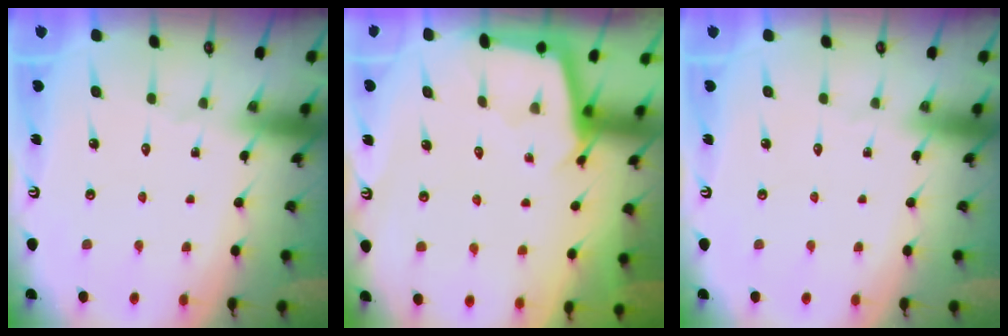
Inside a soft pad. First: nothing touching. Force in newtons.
{"total": 3.0, "press": 3.0, "slide": 0.3}
{"total": 0.0}